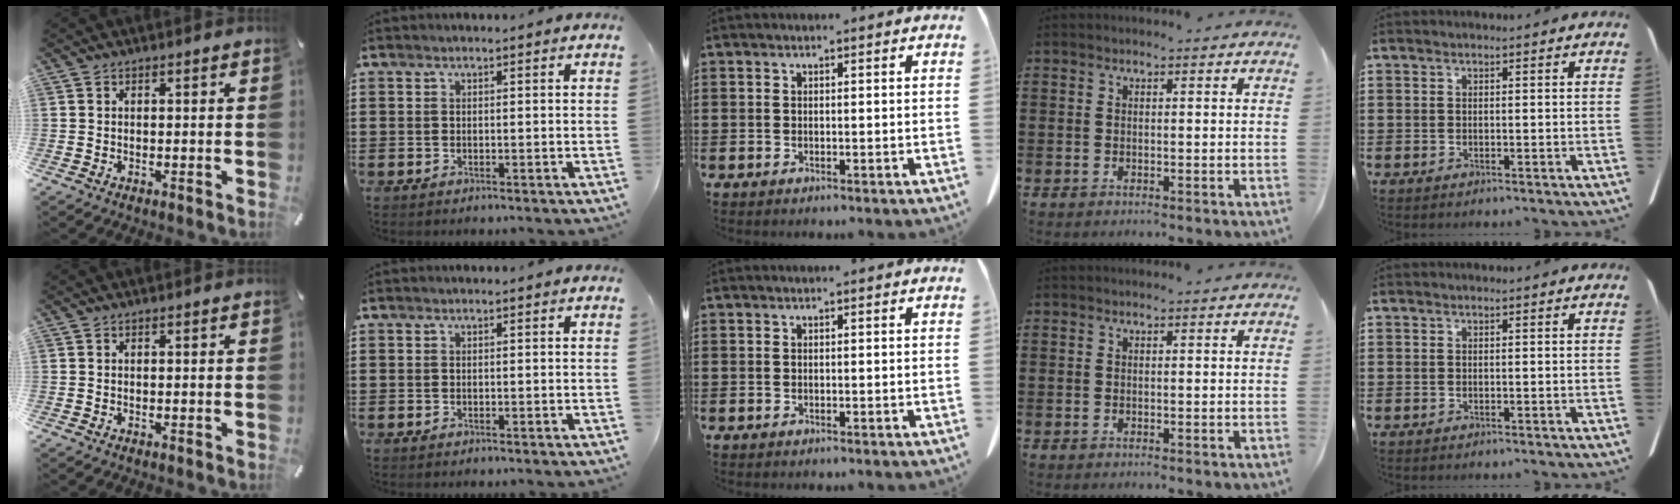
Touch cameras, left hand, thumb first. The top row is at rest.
{}